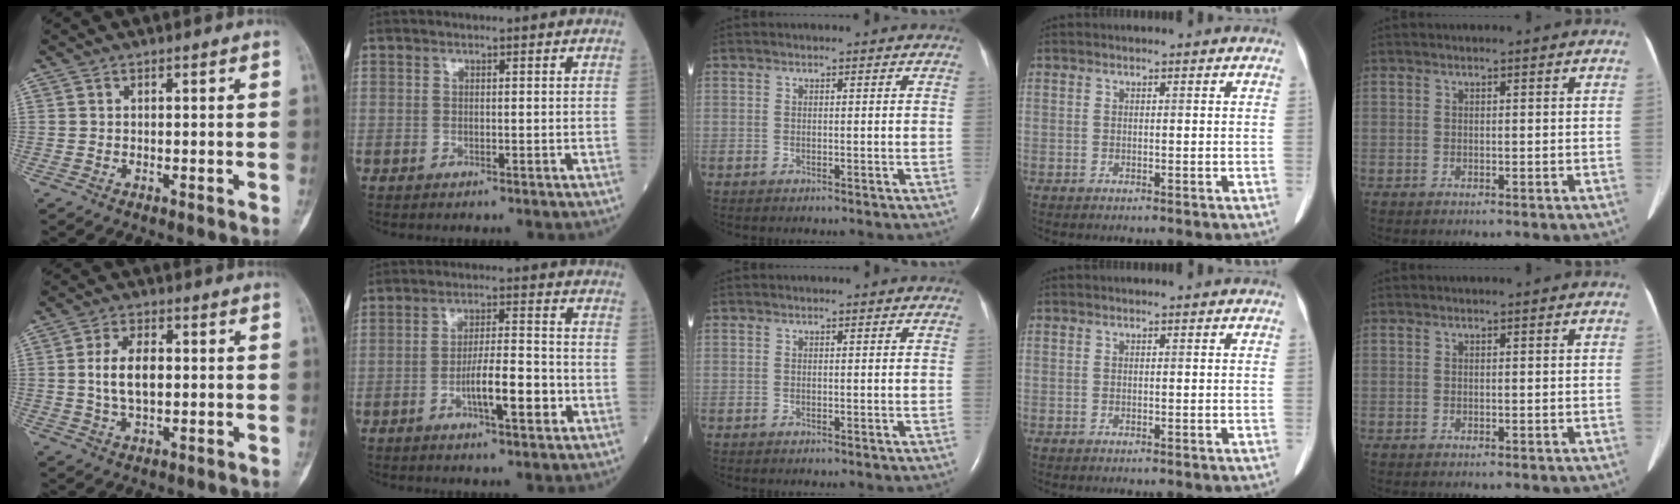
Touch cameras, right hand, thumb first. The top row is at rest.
{"thumb": {"total": 7.4, "force": [0.5, 4.0, 6.2], "torque": [-0.116, 0.004, 0.009]}, "index": {"total": 7.4, "force": [-2.6, 1.3, 6.8], "torque": [-0.117, 0.003, -0.043]}}